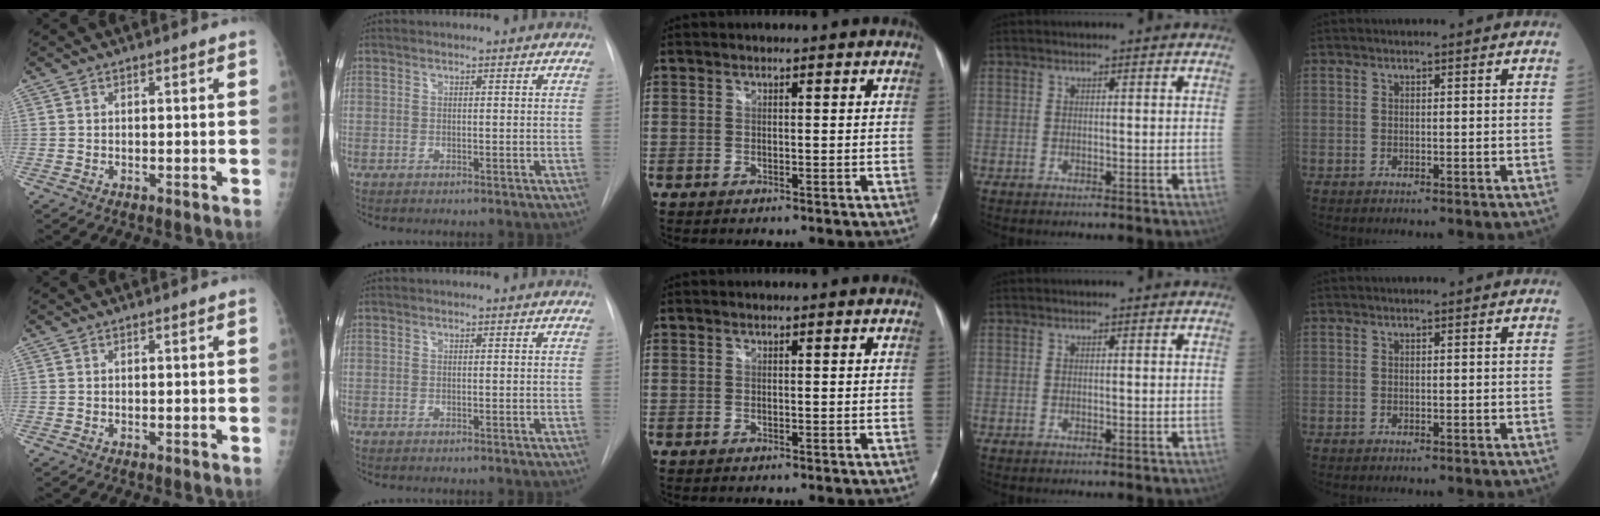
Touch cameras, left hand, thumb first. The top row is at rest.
{}